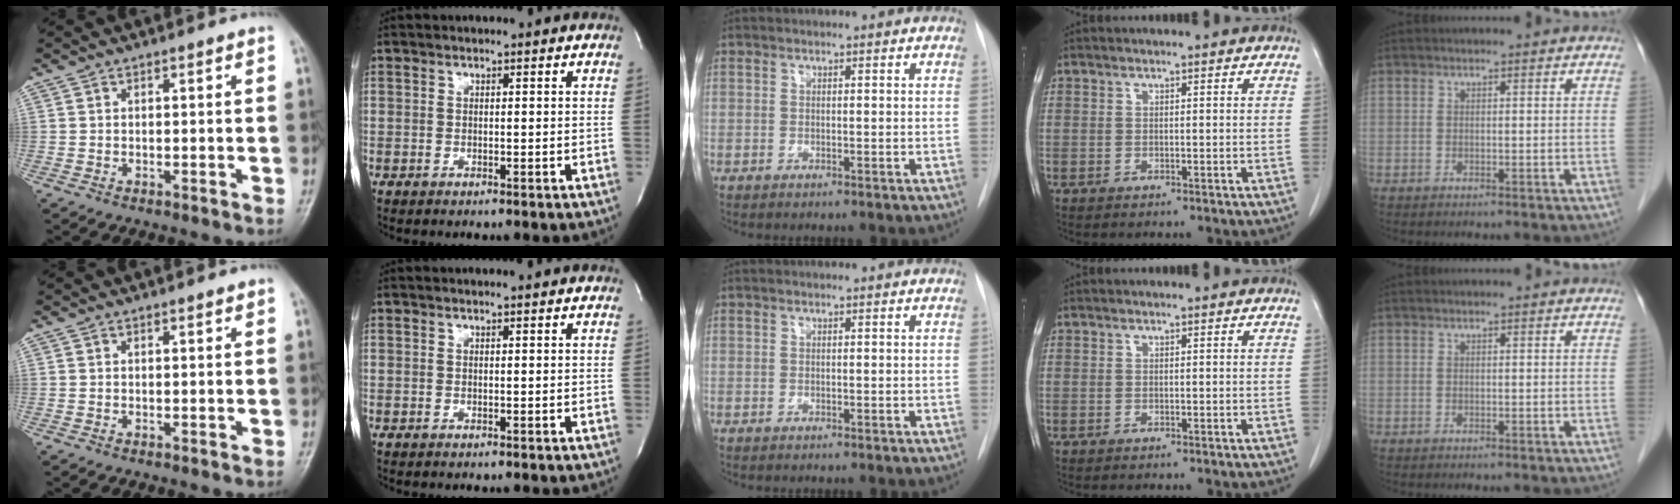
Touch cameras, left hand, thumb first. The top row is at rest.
{"thumb": {"total": 0.7, "force": [0.6, 0.0, 0.4], "torque": [-0.009, -0.004, 0.011]}, "index": {"total": 1.5, "force": [1.5, -0.2, 0.3], "torque": [-0.006, 0.002, 0.019]}}